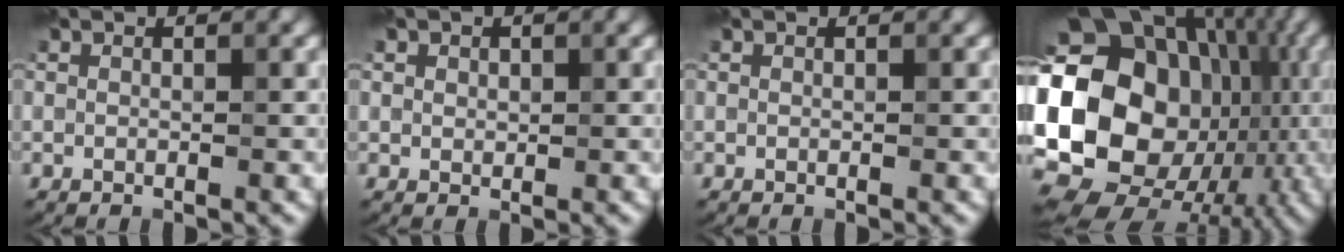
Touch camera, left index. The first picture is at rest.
{"total": 0.9, "force": [0.5, 0.8, 0.0], "torque": [0.005, -0.003, 0.008]}
{"total": 0.0}
{"total": 21.4, "force": [-0.2, 17.3, 12.5], "torque": [-0.221, 0.002, -0.029]}